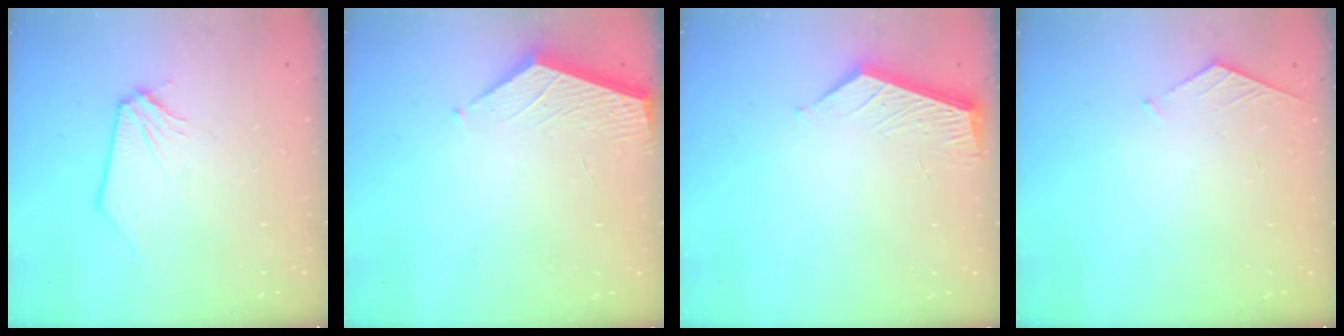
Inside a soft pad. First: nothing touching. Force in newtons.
{"total": 2.2, "press": 2.2, "slide": 0.2}
{"total": 5.0, "press": 4.9, "slide": 0.3}
{"total": 3.9, "press": 3.9, "slide": 0.4}